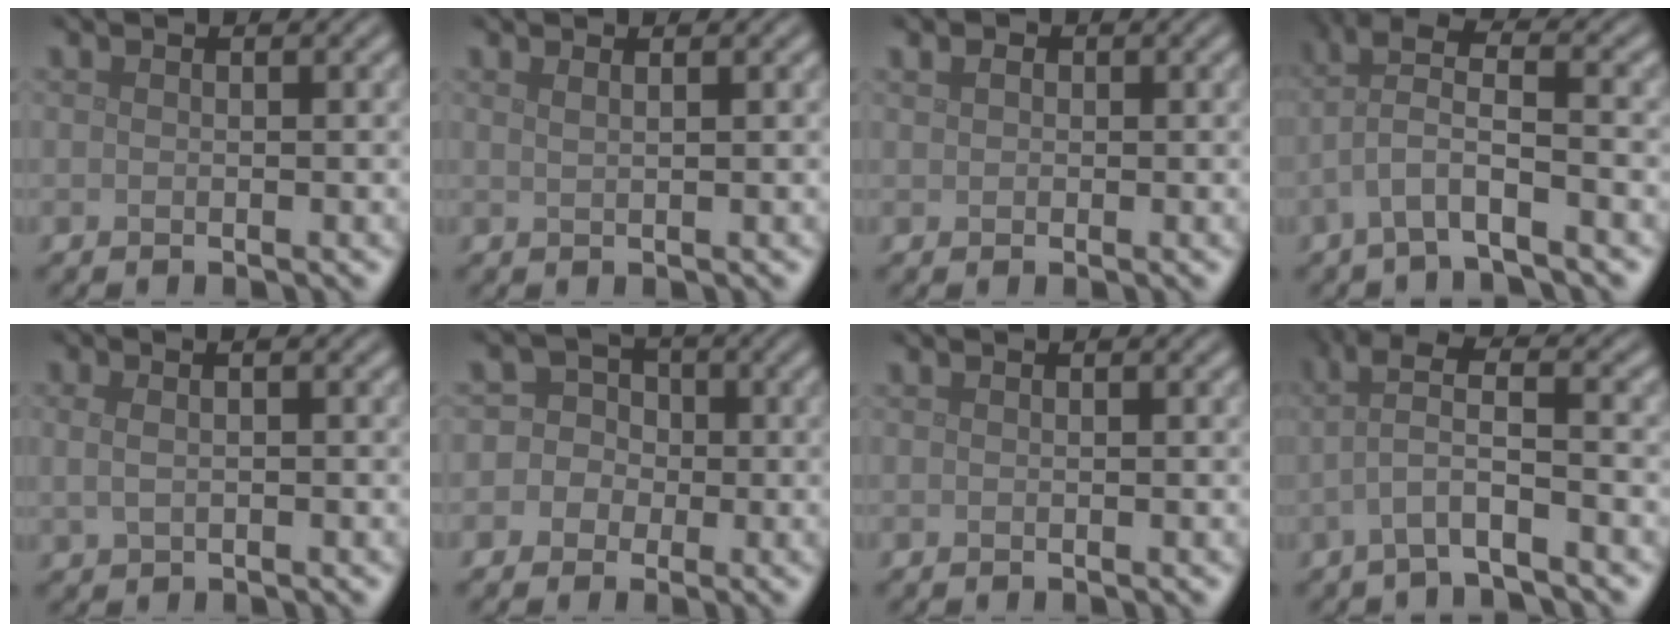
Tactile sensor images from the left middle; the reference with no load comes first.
{"total": 1.3, "force": [0.8, 0.6, 0.8], "torque": [-0.003, -0.001, 0.002]}
{"total": 1.0, "force": [0.4, 0.9, 0.3], "torque": [-0.004, 0.003, 0.001]}
{"total": 4.2, "force": [-1.3, 1.0, 3.9], "torque": [-0.083, 0.011, -0.031]}
{"total": 2.7, "force": [0.9, 1.6, 2.0], "torque": [-0.039, 0.014, 0.007]}
{"total": 5.7, "force": [-0.4, 5.5, 1.2], "torque": [-0.002, 0.031, -0.046]}
{"total": 0.0}
{"total": 3.9, "force": [-0.8, 0.8, 3.7], "torque": [-0.077, 0.009, -0.020]}